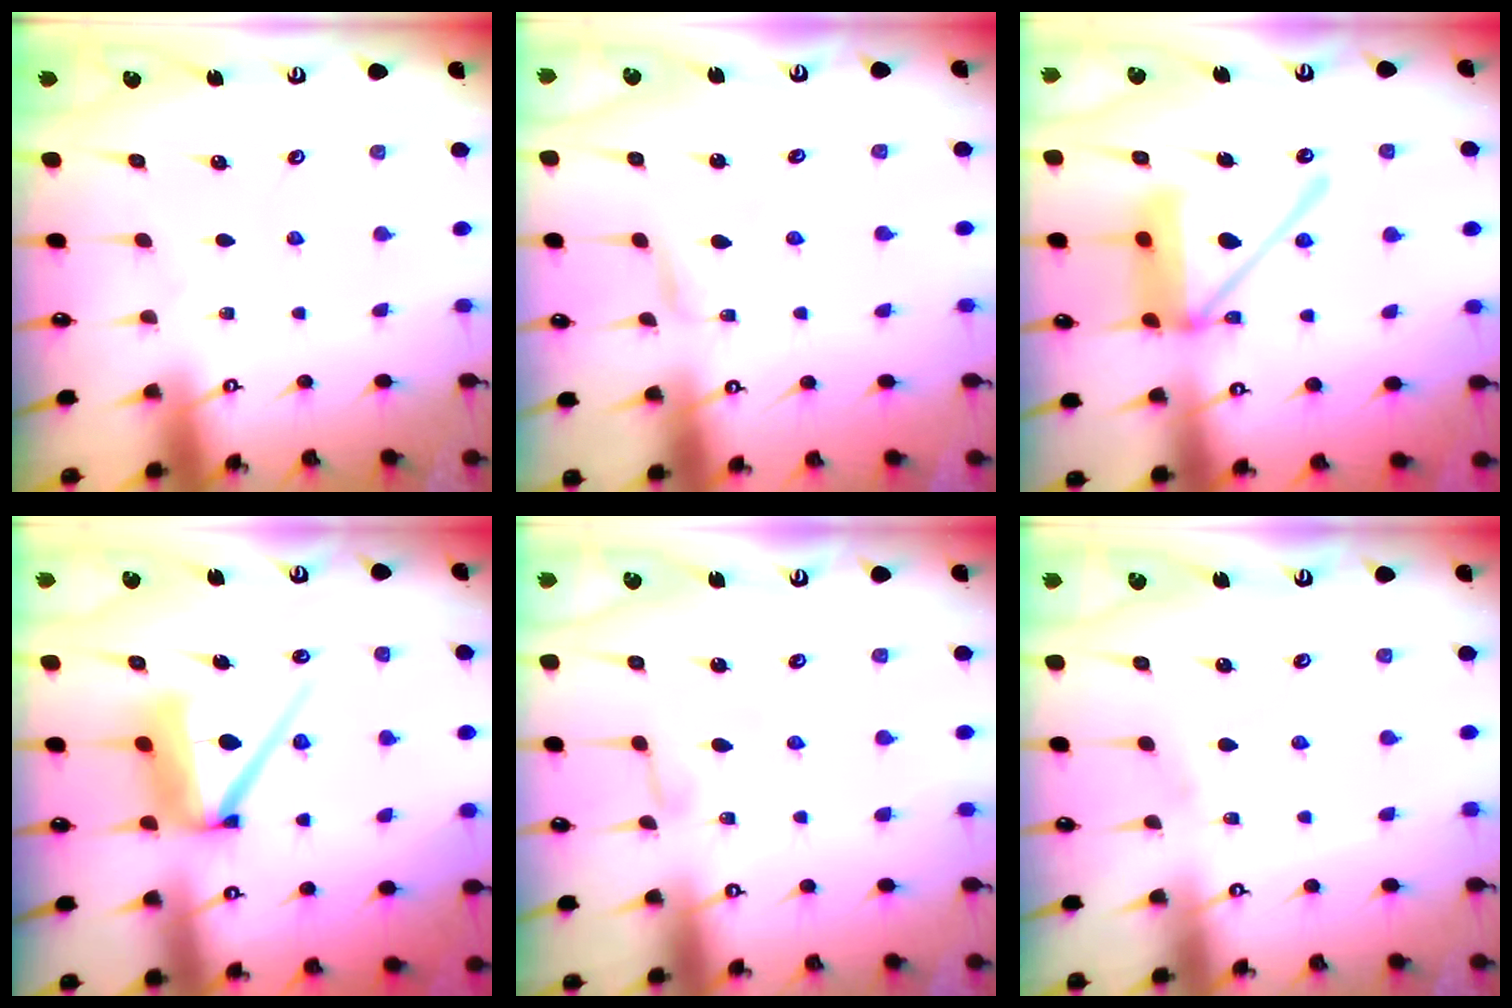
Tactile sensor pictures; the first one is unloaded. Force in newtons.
{"total": 3.1, "press": 3.1, "slide": 0.1}
{"total": 16.2, "press": 16.1, "slide": 1.9}
{"total": 11.4, "press": 11.4, "slide": 1.3}
{"total": 4.0, "press": 4.0, "slide": 0.3}
{"total": 3.2, "press": 3.2, "slide": 0.3}